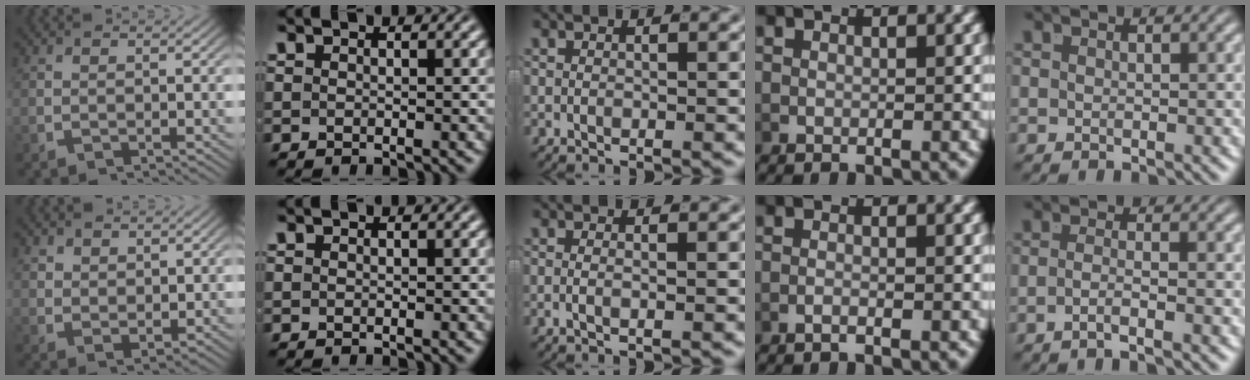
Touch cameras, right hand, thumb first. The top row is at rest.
{"thumb": {"total": 2.4, "force": [2.0, 1.0, 0.9], "torque": [-0.014, -0.007, 0.048]}, "middle": {"total": 1.0, "force": [-0.5, -0.1, 0.8], "torque": [-0.021, -0.006, -0.007]}, "ring": {"total": 0.9, "force": [-0.8, 0.1, 0.4], "torque": [-0.012, 0.000, -0.015]}, "little": {"total": 2.3, "force": [-1.7, -1.0, 1.3], "torque": [-0.027, -0.013, -0.025]}}